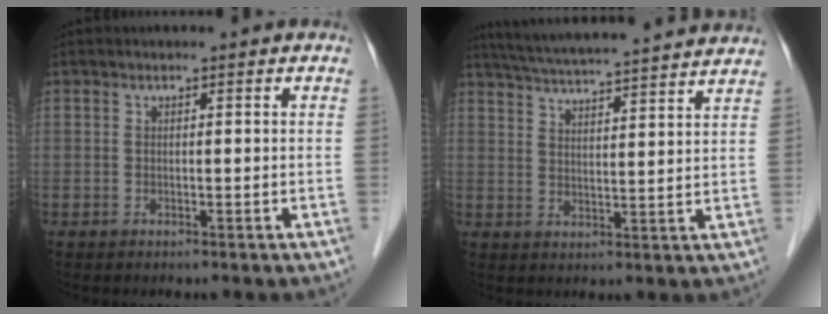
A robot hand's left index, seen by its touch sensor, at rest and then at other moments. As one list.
[{"total": 20.9, "force": [19.2, 0.3, 8.3], "torque": [-0.145, 0.014, 0.261]}]